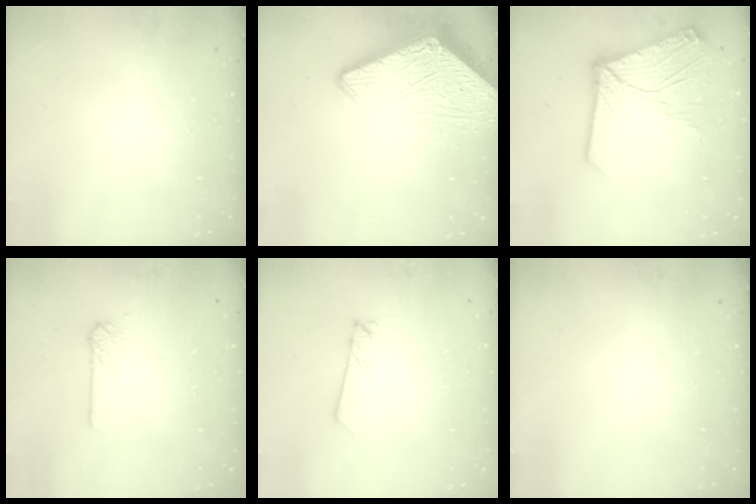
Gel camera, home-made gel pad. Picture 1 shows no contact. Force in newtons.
{"total": 7.1, "press": 7.0, "slide": 0.7}
{"total": 17.4, "press": 17.2, "slide": 2.3}
{"total": 3.9, "press": 3.9, "slide": 0.5}
{"total": 2.5, "press": 2.5, "slide": 0.1}
{"total": 0.0}